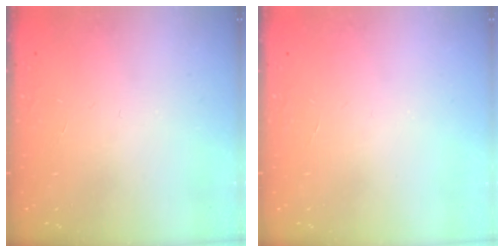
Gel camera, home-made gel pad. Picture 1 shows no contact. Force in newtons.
{"total": 0.0}